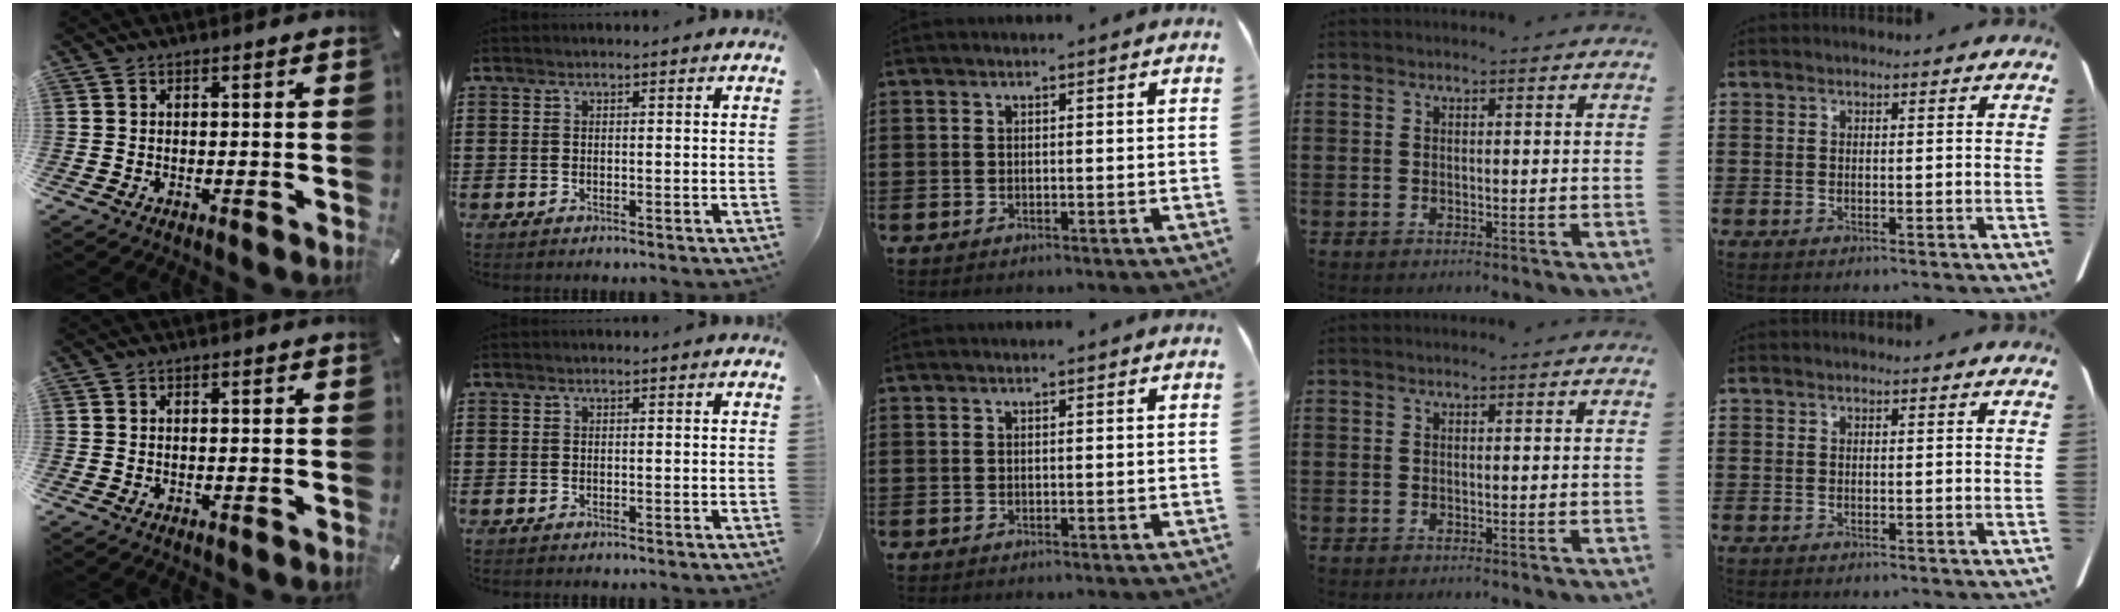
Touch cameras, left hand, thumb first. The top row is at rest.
{}